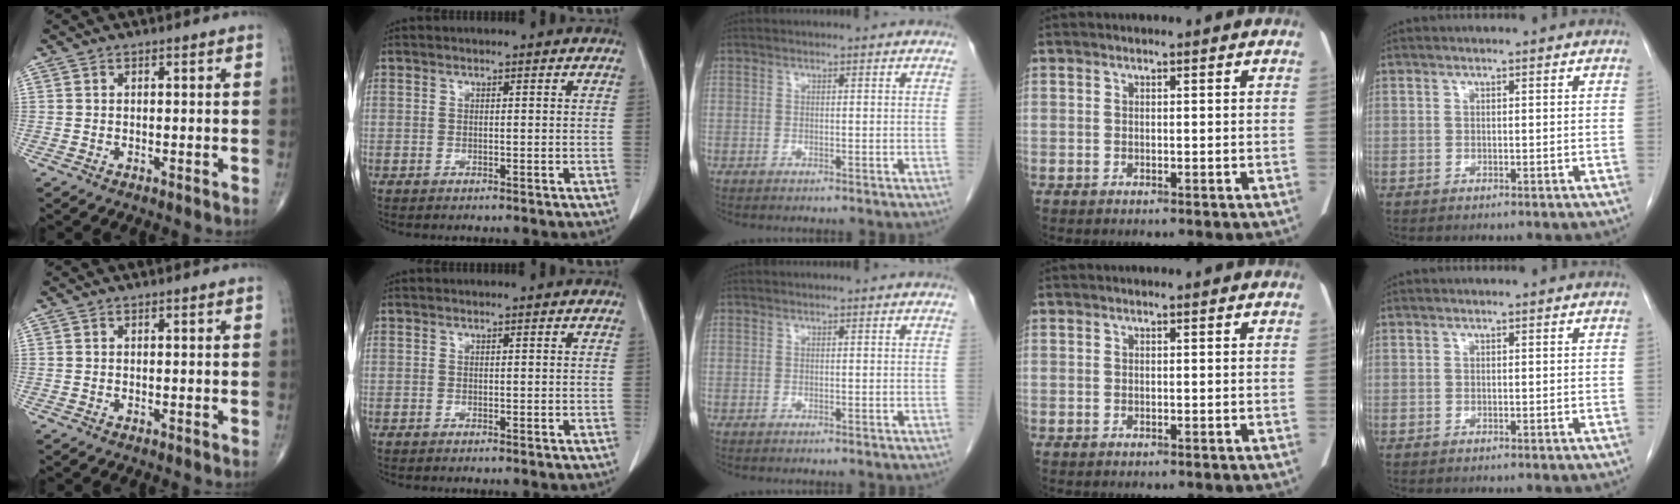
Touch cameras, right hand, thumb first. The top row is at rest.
{}